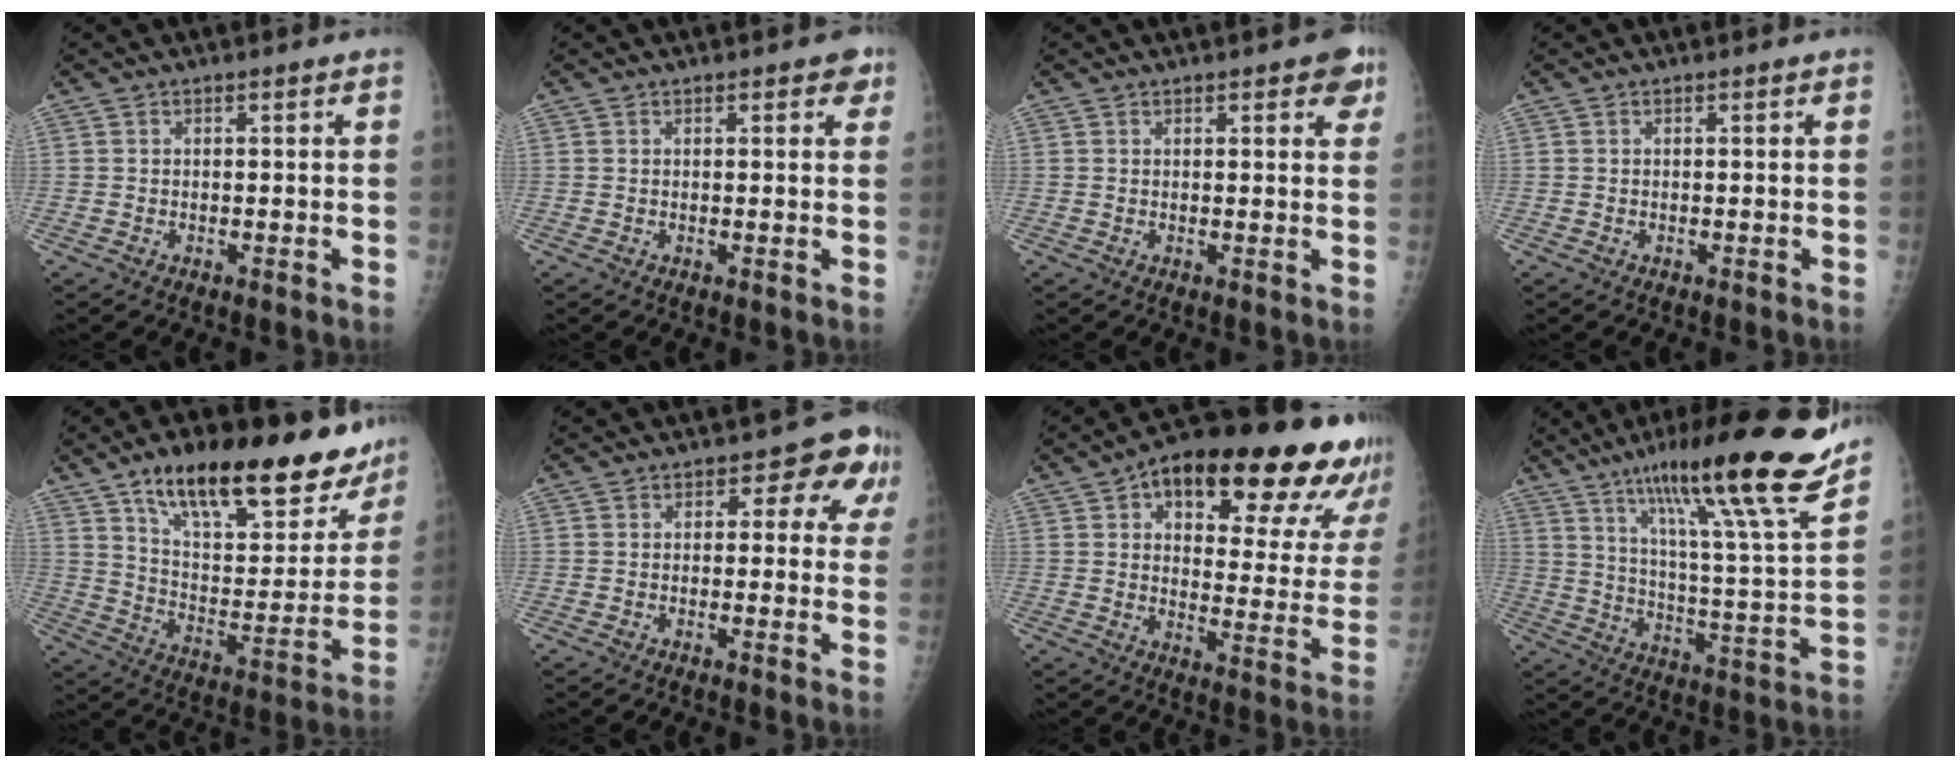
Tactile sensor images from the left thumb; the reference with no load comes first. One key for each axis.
{"total": 2.4, "fx": 1.3, "fy": 1.1, "fz": 1.7, "tx": -0.007, "ty": -0.001, "tz": 0.011}
{"total": 4.6, "fx": 2.4, "fy": 1.7, "fz": 3.5, "tx": -0.023, "ty": -0.006, "tz": 0.022}
{"total": 0.0}
{"total": 27.6, "fx": 18.7, "fy": 10.6, "fz": 17.2, "tx": -0.209, "ty": -0.057, "tz": 0.290}
{"total": 7.7, "fx": 2.6, "fy": 4.7, "fz": 5.5, "tx": -0.009, "ty": 0.002, "tz": 0.018}
{"total": 26.5, "fx": 16.3, "fy": 10.4, "fz": 18.1, "tx": -0.208, "ty": -0.030, "tz": 0.216}
{"total": 24.5, "fx": 17.4, "fy": 1.8, "fz": 17.2, "tx": -0.248, "ty": -0.075, "tz": 0.273}